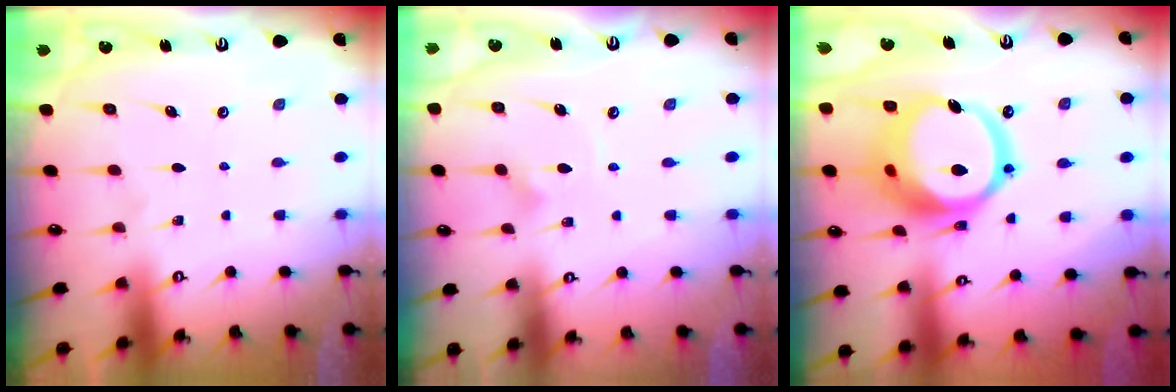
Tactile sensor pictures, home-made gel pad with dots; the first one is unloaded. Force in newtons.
{"total": 2.2, "press": 2.2, "slide": 0.1}
{"total": 21.0, "press": 20.9, "slide": 2.4}